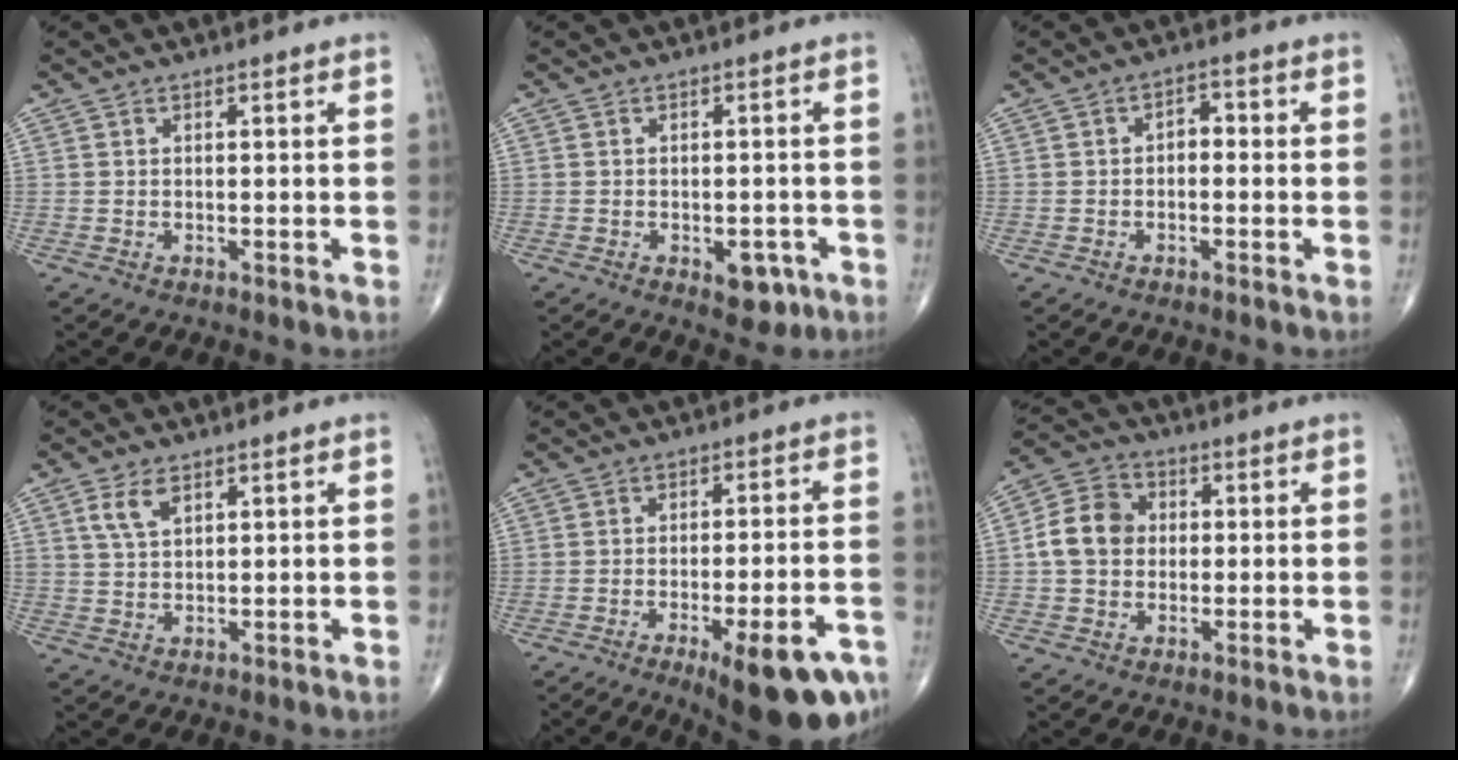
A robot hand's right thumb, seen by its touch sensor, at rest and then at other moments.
{"total": 4.6, "force": [-2.0, 2.6, 3.2], "torque": [-0.018, 0.008, -0.020]}
{"total": 2.7, "force": [-0.3, 1.7, 2.0], "torque": [-0.017, 0.013, -0.013]}
{"total": 4.3, "force": [2.2, 2.2, 3.0], "torque": [-0.055, -0.005, 0.047]}
{"total": 15.8, "force": [-8.9, 4.2, 12.4], "torque": [-0.113, 0.040, -0.117]}
{"total": 8.8, "force": [0.2, 7.3, 5.0], "torque": [-0.077, 0.020, -0.006]}